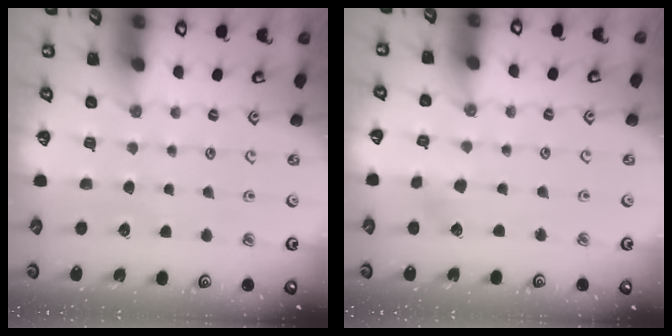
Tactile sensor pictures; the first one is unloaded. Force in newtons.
{"total": 2.4, "press": 2.4, "slide": 0.3}